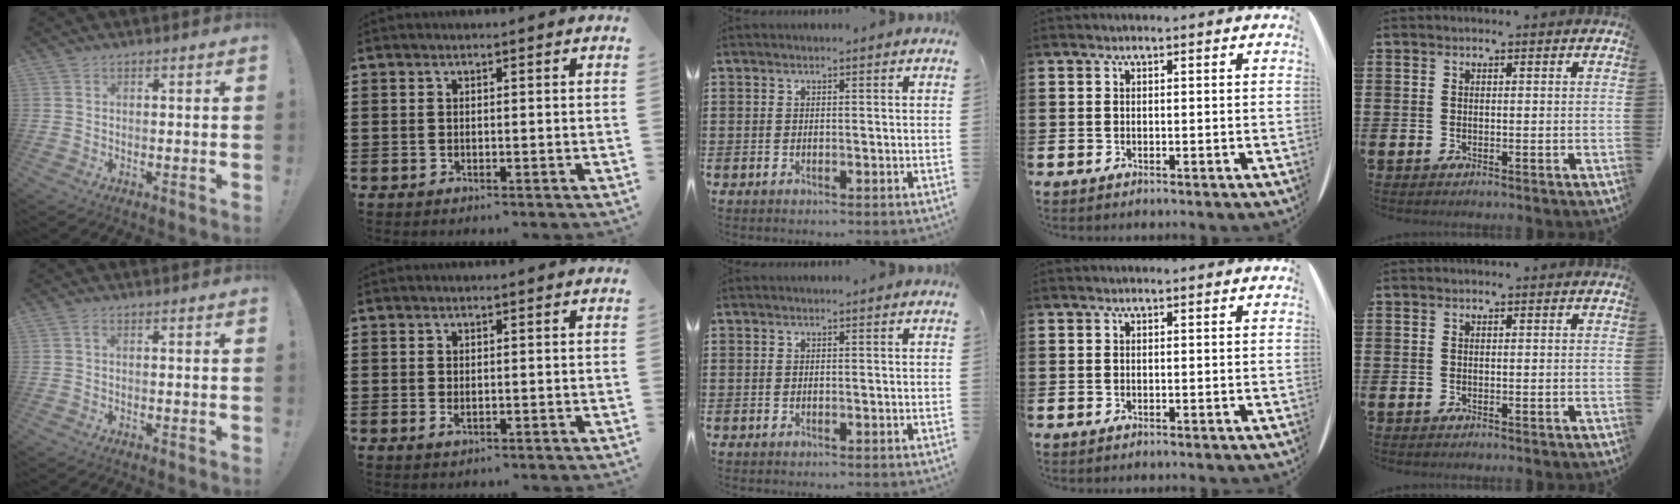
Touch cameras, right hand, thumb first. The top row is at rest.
{"thumb": {"total": 0.9, "force": [0.1, 0.3, 0.8], "torque": [-0.023, 0.004, 0.003]}, "index": {"total": 0.8, "force": [-0.1, 0.4, 0.7], "torque": [-0.011, 0.002, -0.001]}}